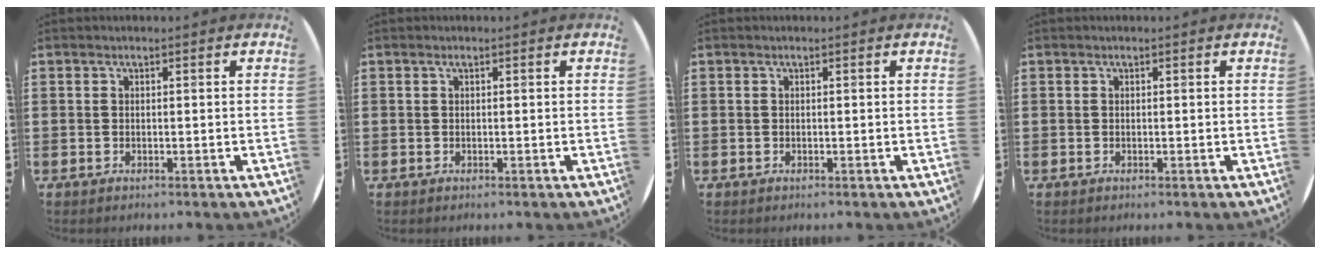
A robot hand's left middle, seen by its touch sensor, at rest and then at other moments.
{"total": 0.0}
{"total": 0.0}
{"total": 0.0}